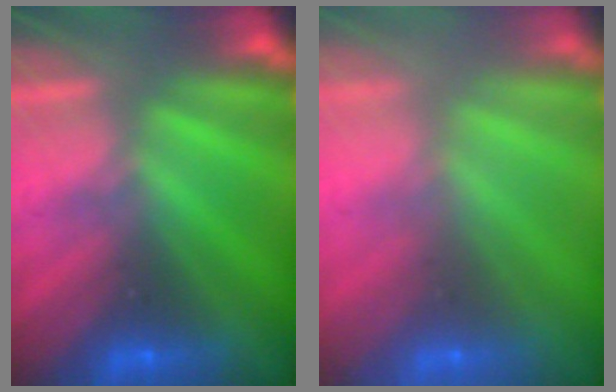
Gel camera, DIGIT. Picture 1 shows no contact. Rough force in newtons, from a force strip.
{"total": 6.6}